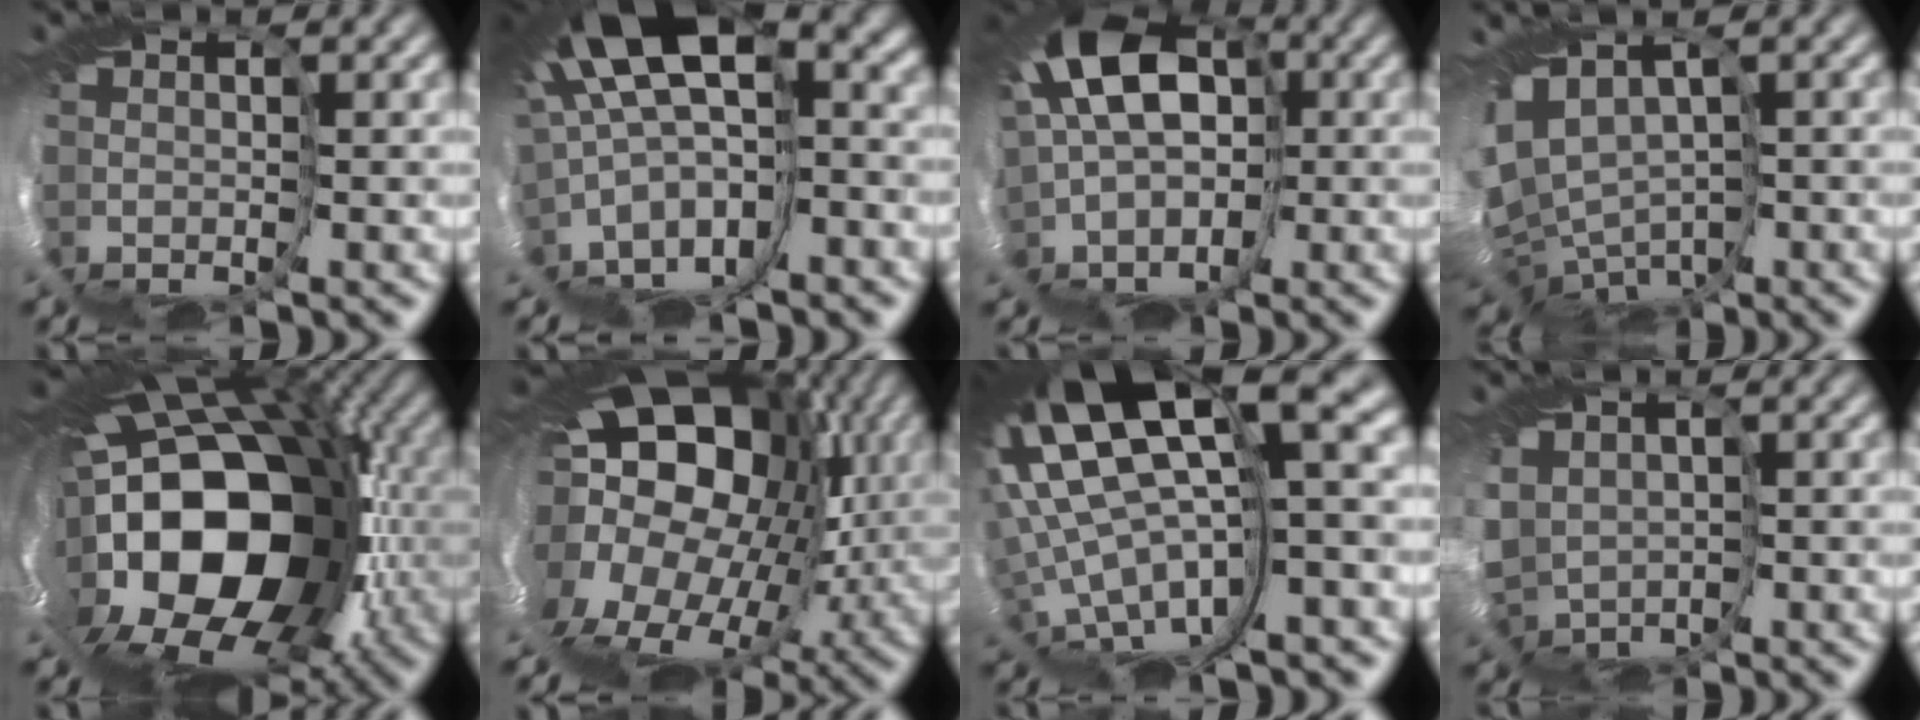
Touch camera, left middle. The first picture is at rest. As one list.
[{"total": 10.0, "force": [-1.0, 2.9, 9.5], "torque": [-0.197, 0.005, 0.013]}, {"total": 9.9, "force": [1.2, 6.7, 7.2], "torque": [-0.166, 0.017, 0.001]}, {"total": 5.4, "force": [-1.3, 3.3, 4.0], "torque": [-0.111, -0.009, 0.003]}, {"total": 17.5, "force": [-2.7, 11.9, 12.4], "torque": [-0.229, -0.007, -0.093]}, {"total": 17.0, "force": [0.4, 12.3, 11.7], "torque": [-0.260, 0.013, -0.040]}, {"total": 12.3, "force": [2.3, 2.2, 11.9], "torque": [-0.242, -0.023, 0.079]}, {"total": 4.5, "force": [-1.3, 3.5, 2.6], "torque": [-0.108, -0.021, -0.018]}]